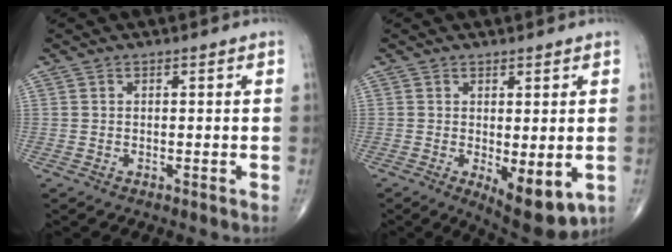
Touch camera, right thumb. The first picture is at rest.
{"total": 8.7, "force": [-2.1, 3.4, 7.7], "torque": [-0.097, -0.021, -0.020]}